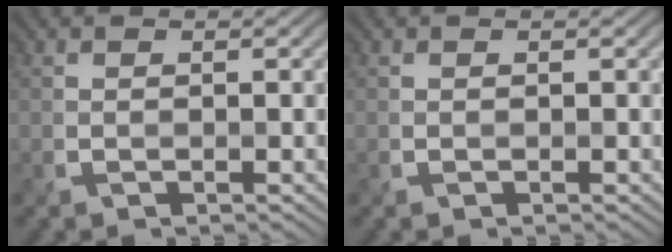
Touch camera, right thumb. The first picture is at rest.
{"total": 0.0}